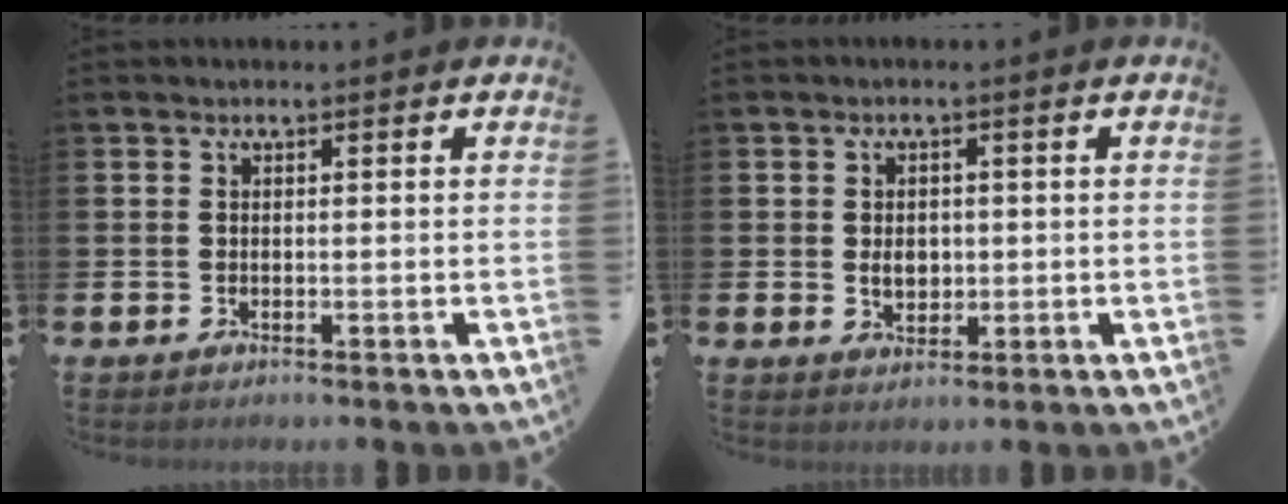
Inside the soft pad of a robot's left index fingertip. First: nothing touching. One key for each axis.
{"total": 2.8, "fx": 0.1, "fy": 2.2, "fz": 1.7, "tx": -0.017, "ty": 0.001, "tz": -0.005}